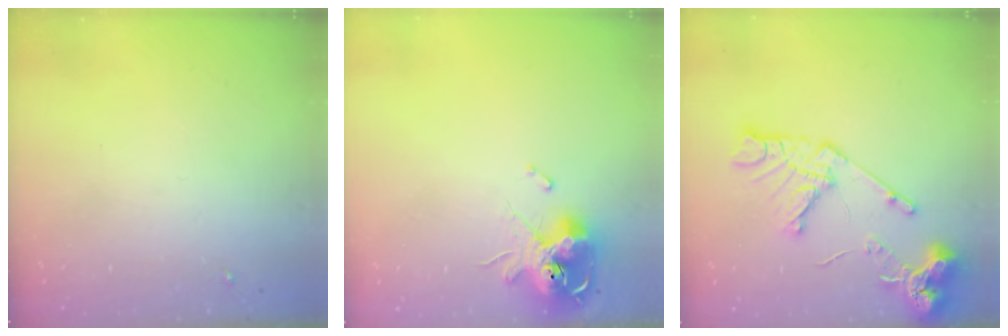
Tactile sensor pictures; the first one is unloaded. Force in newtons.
{"total": 13.9, "press": 13.8, "slide": 1.9}
{"total": 16.4, "press": 16.3, "slide": 1.9}